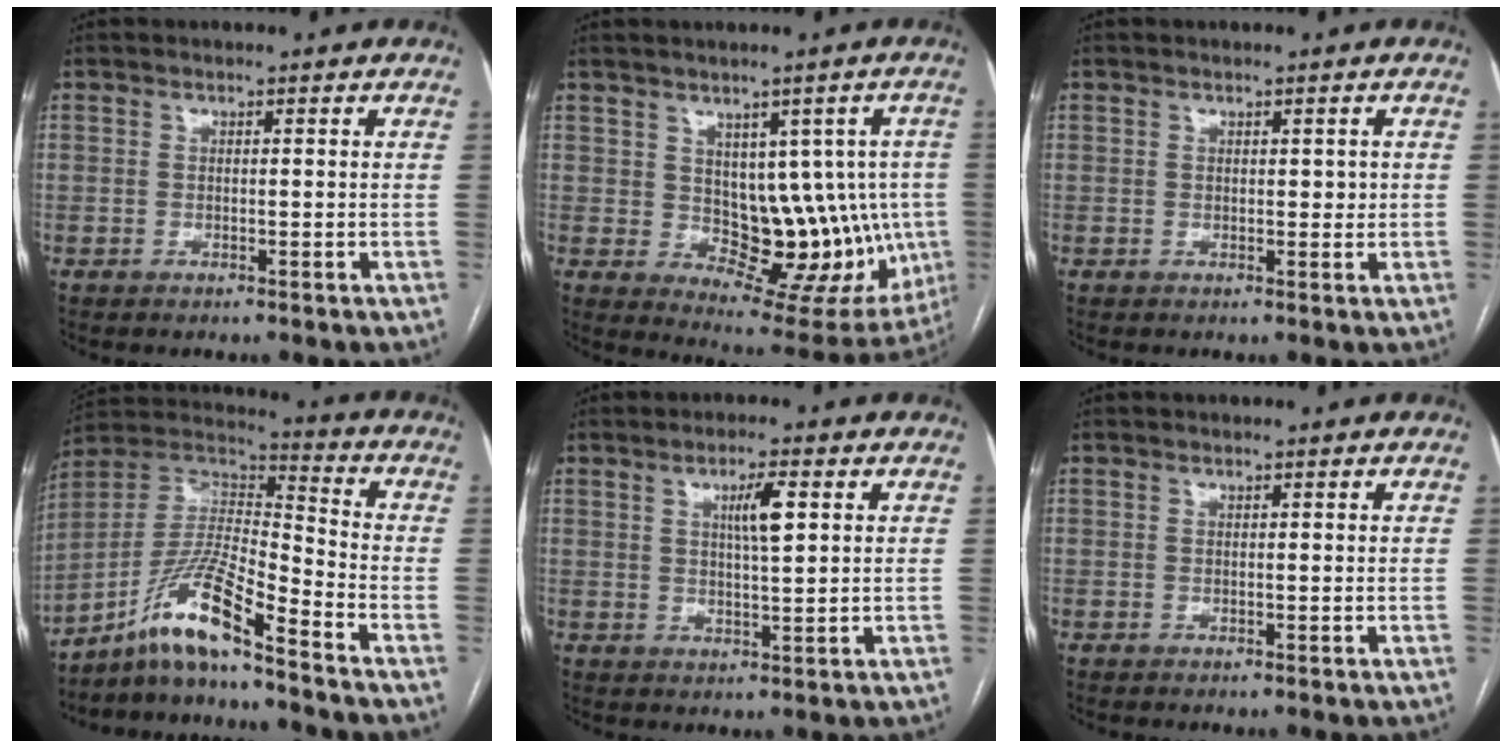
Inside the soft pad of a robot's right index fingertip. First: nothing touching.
{"total": 13.3, "force": [0.0, 7.6, 10.9], "torque": [-0.109, 0.013, 0.027]}
{"total": 1.3, "force": [0.3, 0.8, 1.0], "torque": [-0.013, 0.002, 0.004]}
{"total": 12.2, "force": [-9.0, 0.2, 8.2], "torque": [-0.165, 0.012, -0.170]}
{"total": 4.6, "force": [1.5, 0.5, 4.4], "torque": [-0.079, 0.001, 0.026]}
{"total": 0.0}